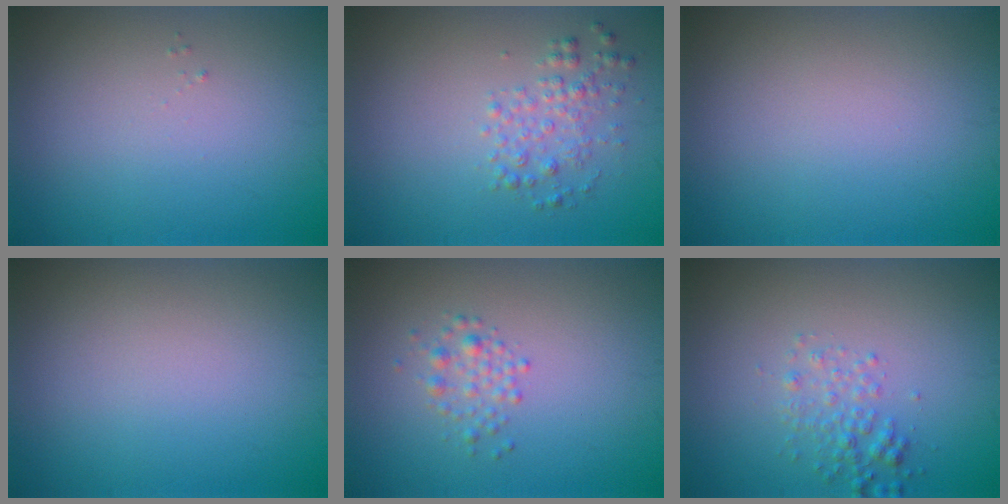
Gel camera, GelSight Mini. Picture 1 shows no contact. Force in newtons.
{"total": 2.2, "press": 2.2, "slide": 0.1}
{"total": 0.0}
{"total": 0.0}
{"total": 2.2, "press": 2.2, "slide": 0.0}
{"total": 2.0, "press": 2.0, "slide": 0.1}